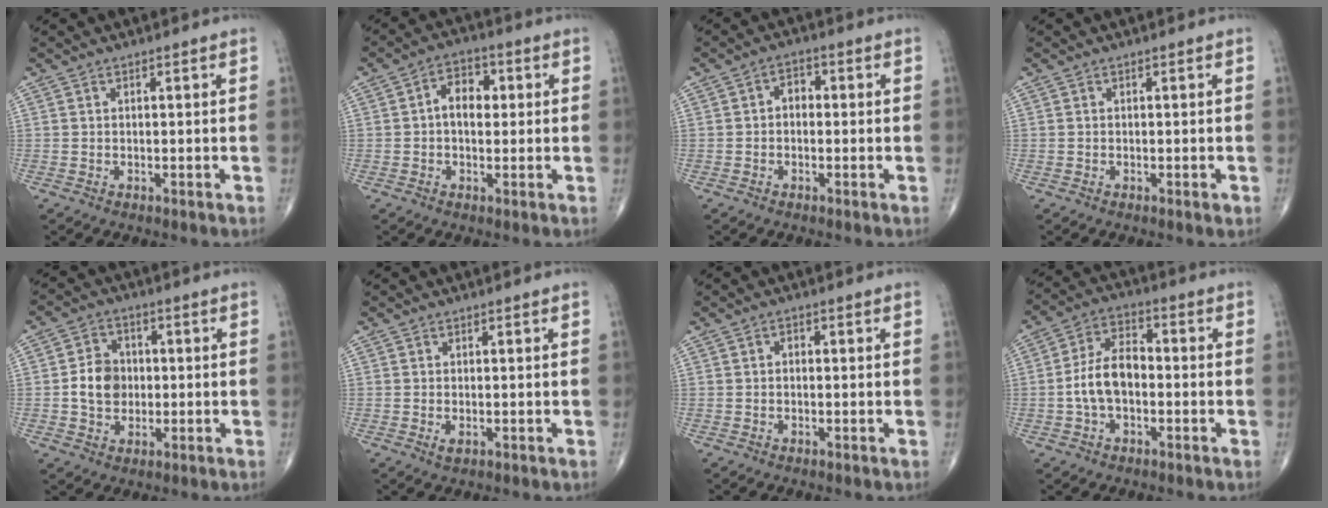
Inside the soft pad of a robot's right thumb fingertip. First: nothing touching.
{"total": 6.3, "force": [0.5, 4.2, 4.7], "torque": [-0.055, 0.017, -0.001]}
{"total": 3.0, "force": [-0.2, 2.2, 2.0], "torque": [-0.014, 0.015, -0.013]}
{"total": 0.6, "force": [-0.2, 0.1, 0.6], "torque": [-0.007, -0.001, -0.004]}
{"total": 7.3, "force": [-0.3, 6.0, 4.1], "torque": [-0.050, 0.010, -0.011]}
{"total": 1.0, "force": [-0.2, 0.6, 0.8], "torque": [-0.013, -0.002, -0.002]}
{"total": 1.0, "force": [0.0, 0.7, 0.7], "torque": [-0.002, 0.006, -0.005]}
{"total": 9.0, "force": [-1.4, 5.3, 7.1], "torque": [-0.132, 0.032, -0.035]}